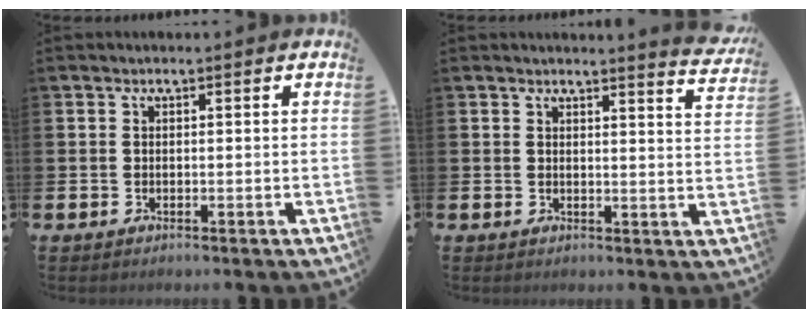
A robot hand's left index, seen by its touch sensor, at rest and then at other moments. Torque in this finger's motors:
{"motor_torque": [-0.27, -0.26, -0.25, 0.05]}